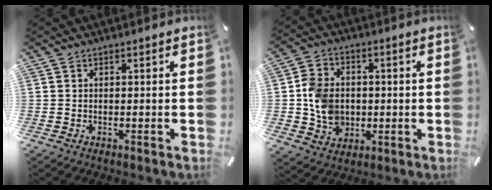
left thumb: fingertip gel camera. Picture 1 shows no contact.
{"total": 10.6, "force": [-0.6, 9.4, 4.9], "torque": [-0.115, 0.018, -0.007]}